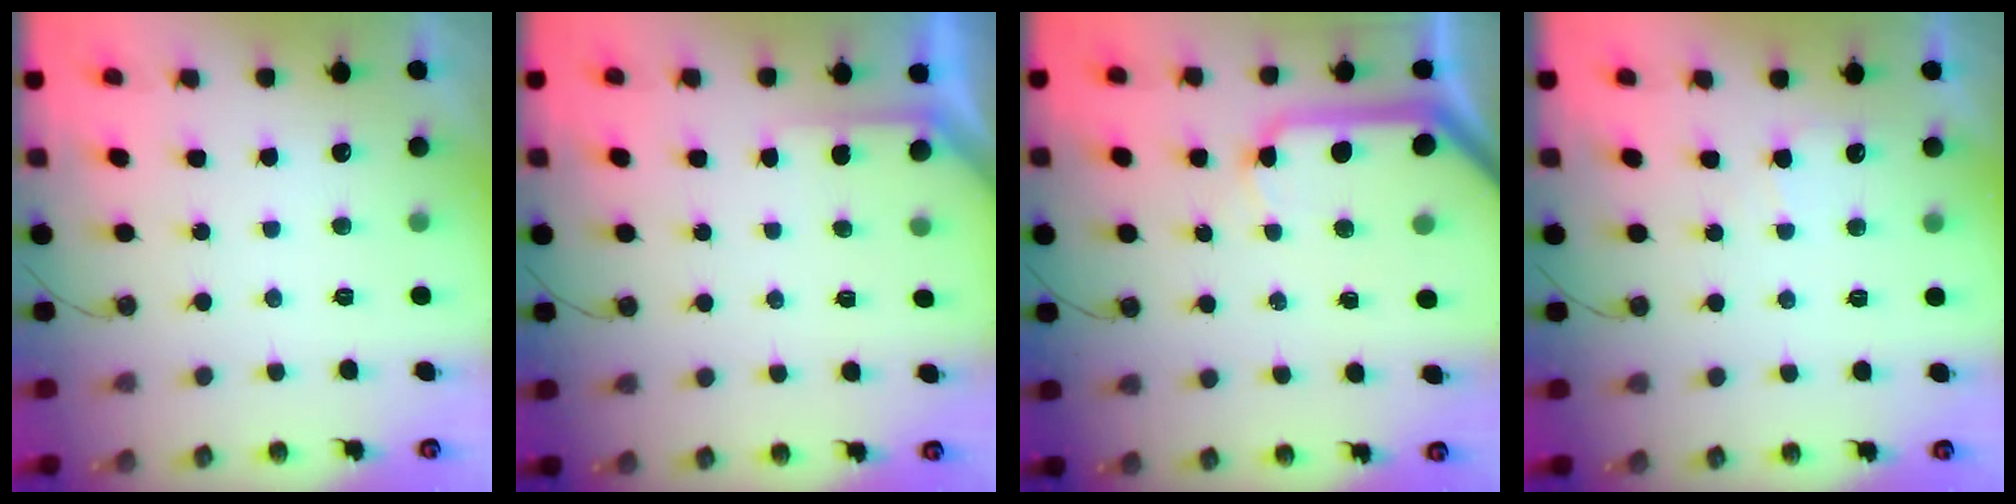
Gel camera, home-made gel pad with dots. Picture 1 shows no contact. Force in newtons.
{"total": 2.9, "press": 2.8, "slide": 0.2}
{"total": 11.7, "press": 11.6, "slide": 1.6}
{"total": 4.3, "press": 4.2, "slide": 0.5}